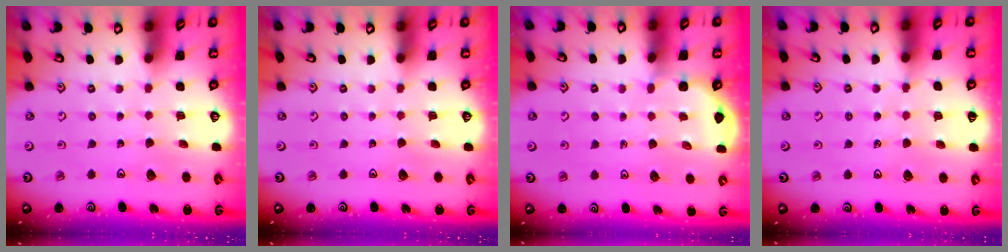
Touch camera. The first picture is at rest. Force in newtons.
{"total": 0.0}
{"total": 2.9, "press": 2.9, "slide": 0.3}
{"total": 5.2, "press": 5.0, "slide": 1.3}